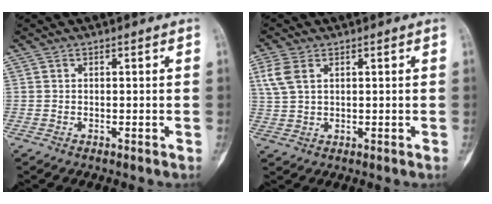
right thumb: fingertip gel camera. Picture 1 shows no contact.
{"total": 4.8, "force": [1.8, 2.8, 3.4], "torque": [-0.085, 0.005, 0.043]}